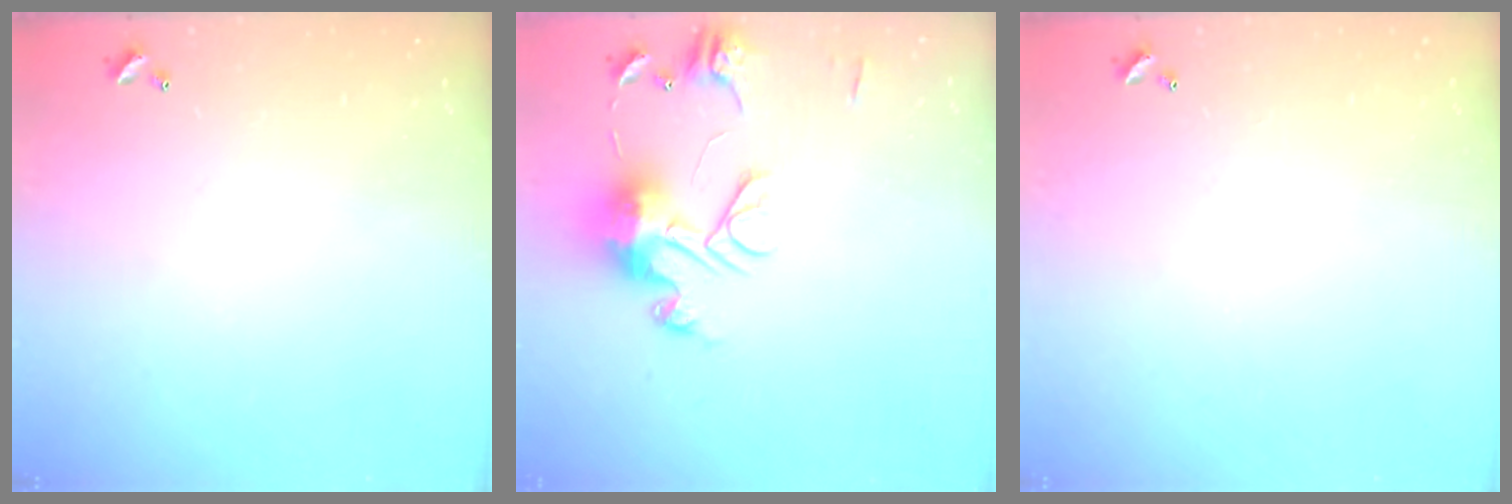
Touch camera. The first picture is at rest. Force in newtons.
{"total": 13.5, "press": 13.5, "slide": 1.0}
{"total": 0.0}